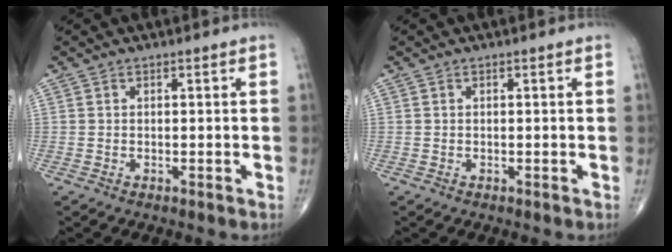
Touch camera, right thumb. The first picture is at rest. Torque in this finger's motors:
{"motor_torque": [0.06, 0.06, -0.08, -0.06, 0.01]}